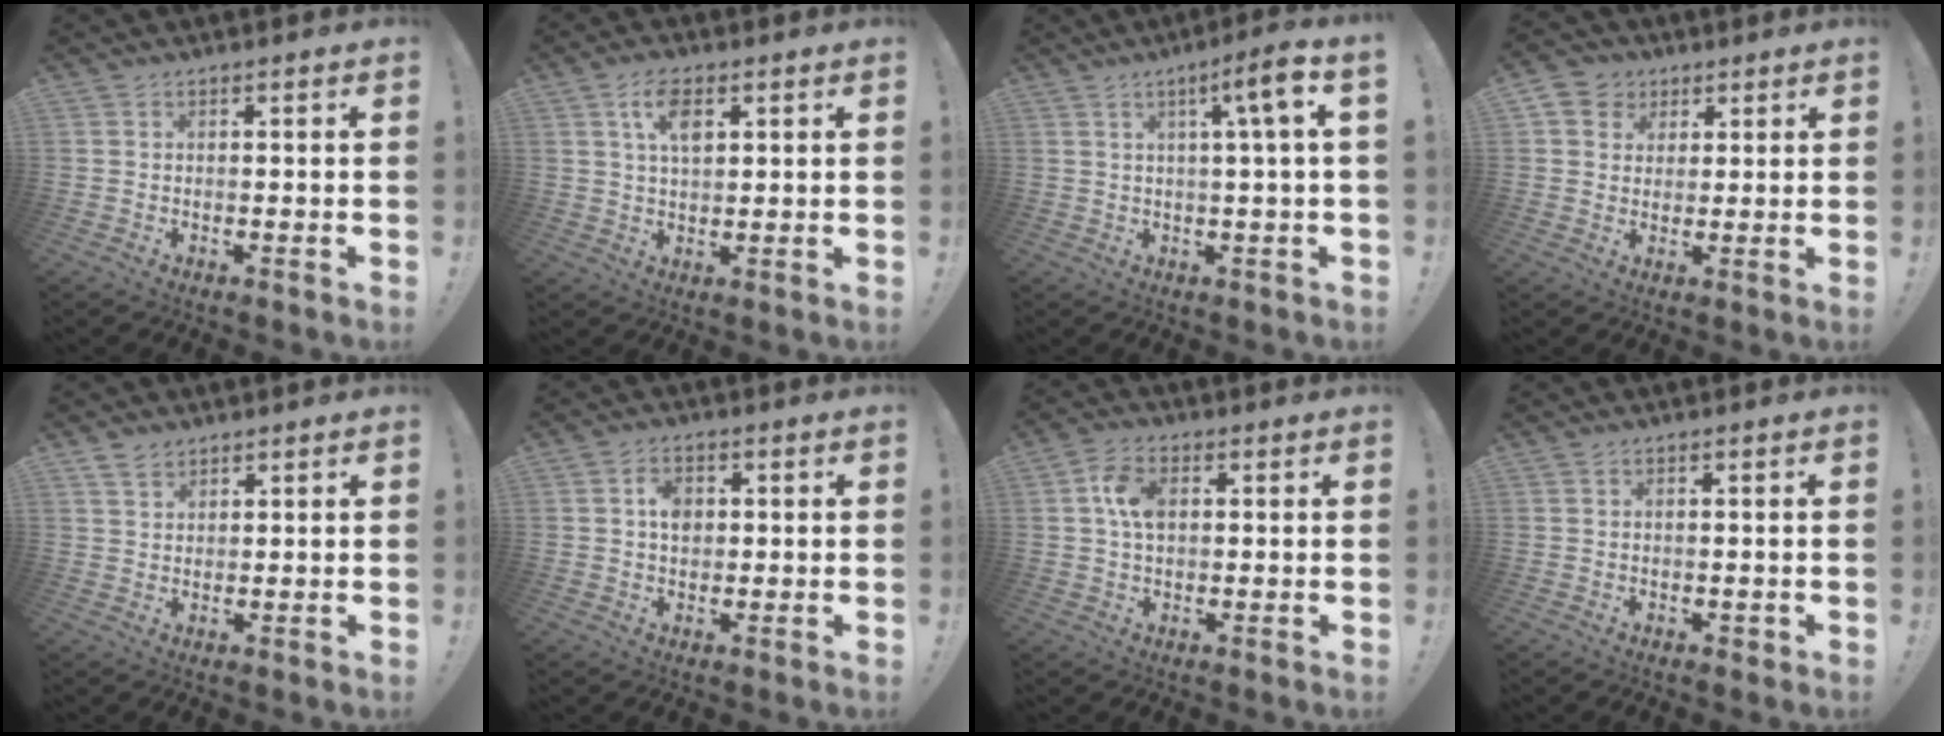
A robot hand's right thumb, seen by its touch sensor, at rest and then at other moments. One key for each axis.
{"total": 7.5, "fx": 3.1, "fy": 4.0, "fz": 5.6, "tx": -0.092, "ty": -0.003, "tz": 0.053}
{"total": 7.8, "fx": 2.1, "fy": -0.3, "fz": 7.5, "tx": -0.111, "ty": -0.008, "tz": 0.024}
{"total": 6.8, "fx": 2.6, "fy": 6.1, "fz": 1.8, "tx": -0.028, "ty": -0.007, "tz": 0.053}
{"total": 3.5, "fx": 2.9, "fy": 1.9, "fz": 0.8, "tx": -0.007, "ty": -0.015, "tz": 0.053}
{"total": 5.3, "fx": 0.9, "fy": 4.1, "fz": 3.2, "tx": -0.036, "ty": -0.001, "tz": 0.012}
{"total": 7.6, "fx": 1.3, "fy": 4.9, "fz": 5.7, "tx": -0.098, "ty": 0.007, "tz": 0.025}
{"total": 1.2, "fx": 0.1, "fy": 1.1, "fz": 0.5, "tx": 0.001, "ty": 0.000, "tz": 0.000}